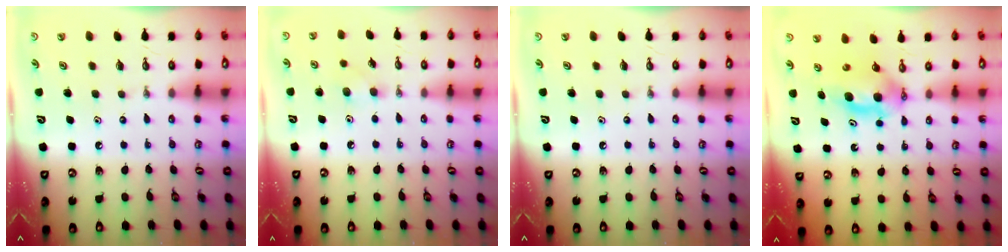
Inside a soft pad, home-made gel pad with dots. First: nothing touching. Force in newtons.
{"total": 6.4, "press": 6.3, "slide": 1.0}
{"total": 0.0}
{"total": 6.4, "press": 6.1, "slide": 2.1}